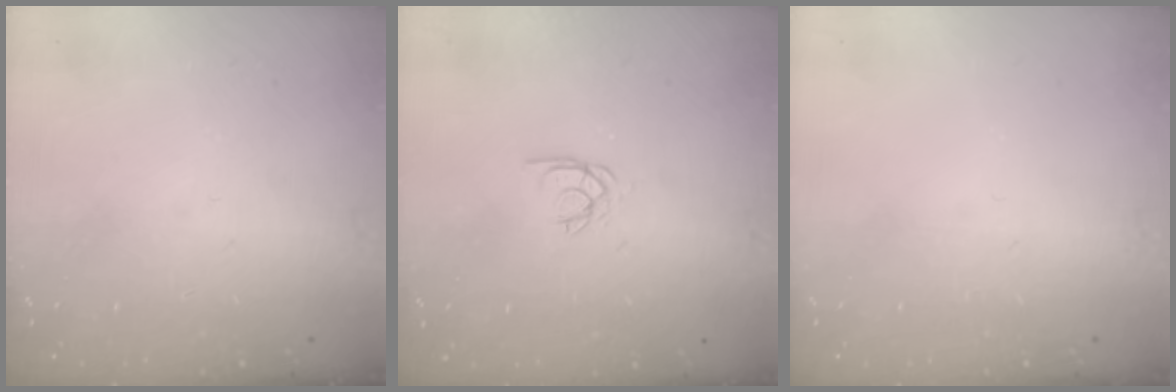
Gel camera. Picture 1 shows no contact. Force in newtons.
{"total": 2.5, "press": 2.5, "slide": 0.1}
{"total": 0.0}